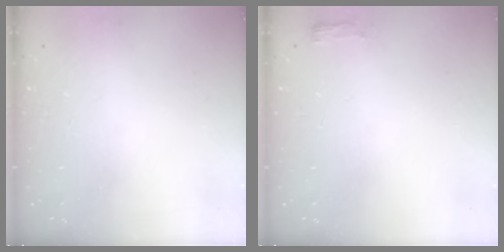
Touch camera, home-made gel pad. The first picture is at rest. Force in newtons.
{"total": 3.3, "press": 3.2, "slide": 1.0}